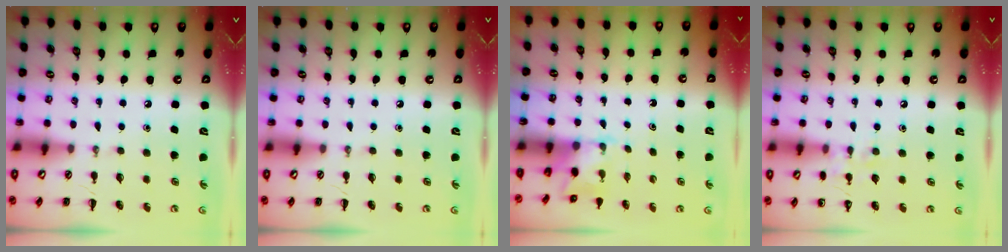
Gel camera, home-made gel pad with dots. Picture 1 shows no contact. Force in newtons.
{"total": 0.0}
{"total": 2.1, "press": 2.0, "slide": 0.6}
{"total": 7.4, "press": 7.2, "slide": 1.7}